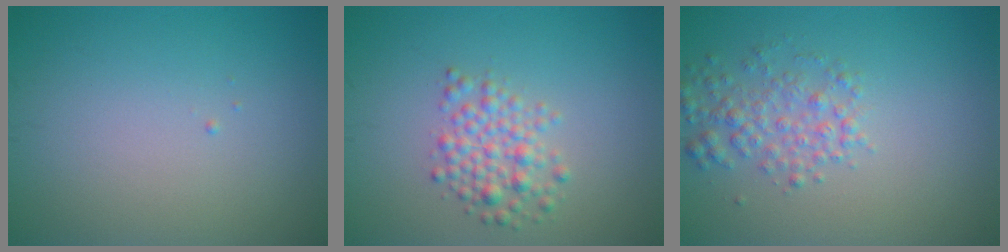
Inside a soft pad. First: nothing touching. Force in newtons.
{"total": 3.0, "press": 3.0, "slide": 0.2}
{"total": 2.7, "press": 2.7, "slide": 0.1}